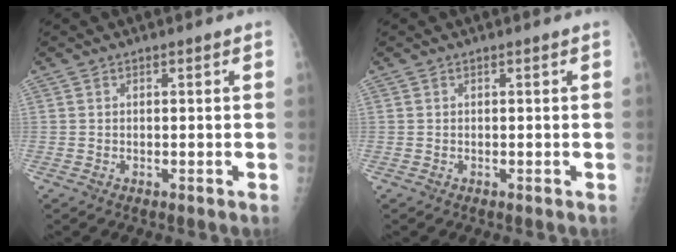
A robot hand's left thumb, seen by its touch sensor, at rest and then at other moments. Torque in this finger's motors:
{"motor_torque": [0.21, -0.38, 0.32, 0.29, 0.00]}